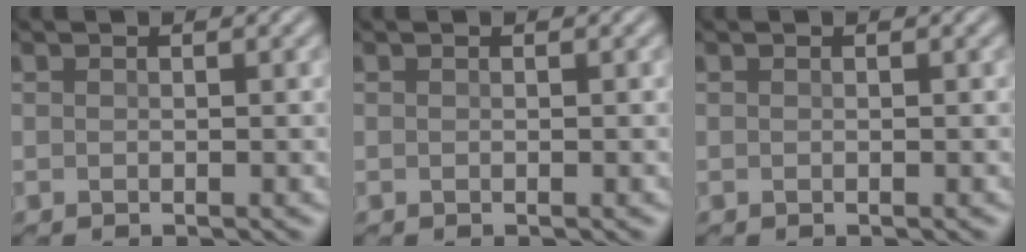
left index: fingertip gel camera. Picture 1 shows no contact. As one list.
[{"total": 0.0}, {"total": 0.0}]